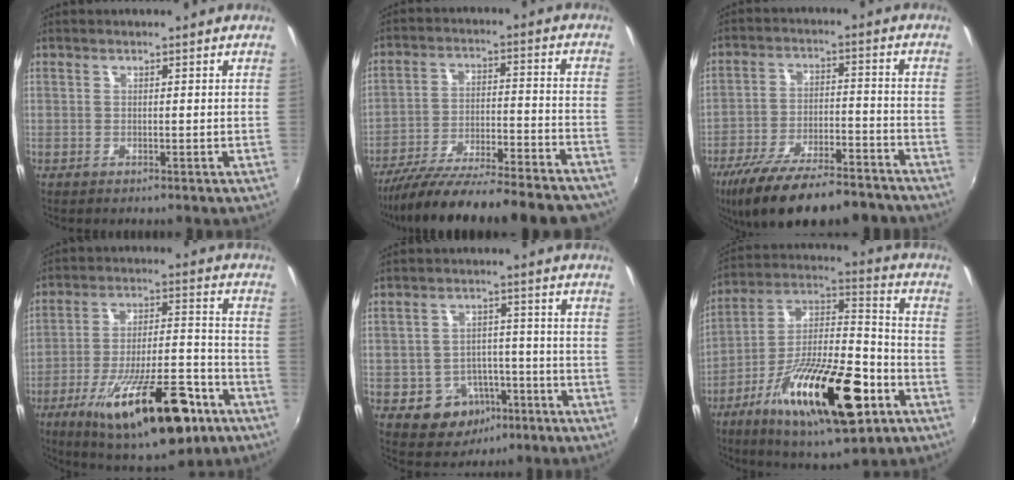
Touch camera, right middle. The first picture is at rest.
{"total": 28.0, "force": [-24.5, 4.4, 12.7], "torque": [-0.215, -0.054, -0.347]}
{"total": 21.4, "force": [-17.2, 5.8, 11.3], "torque": [-0.214, -0.035, -0.260]}
{"total": 23.1, "force": [-12.8, 7.5, 17.8], "torque": [-0.297, -0.028, -0.190]}
{"total": 9.3, "force": [-4.6, 7.4, 3.2], "torque": [-0.072, 0.020, -0.046]}
{"total": 24.5, "force": [-11.4, 8.1, 20.1], "torque": [-0.342, -0.024, -0.186]}